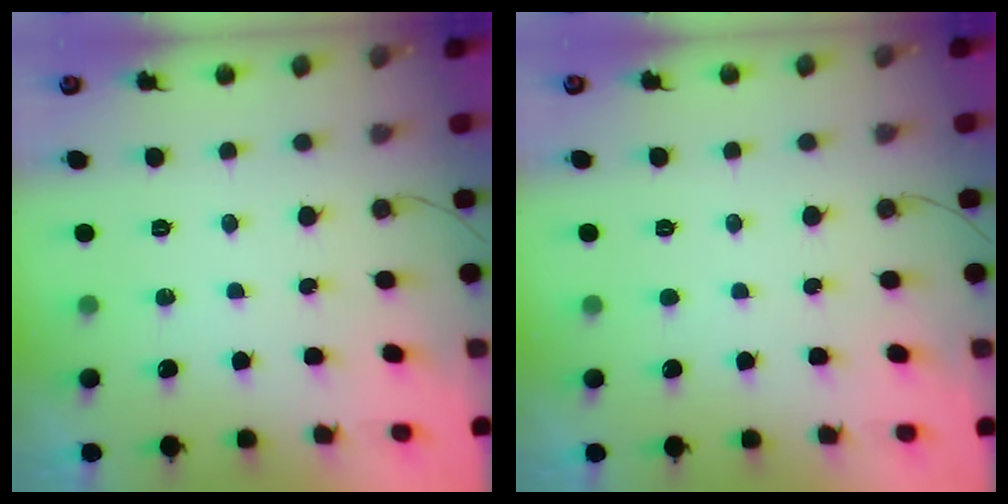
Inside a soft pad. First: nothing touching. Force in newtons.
{"total": 1.6, "press": 1.6, "slide": 0.2}